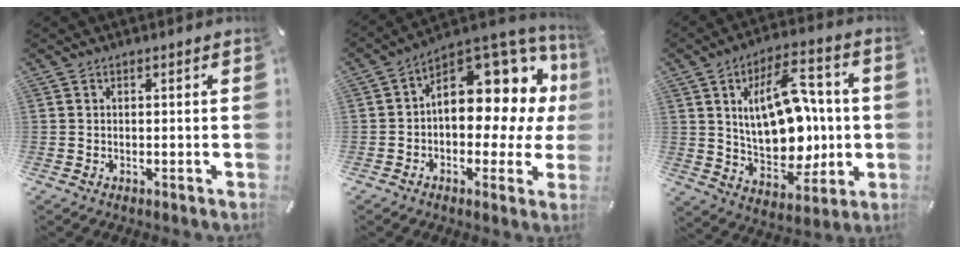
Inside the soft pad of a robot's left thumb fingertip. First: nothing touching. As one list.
[{"total": 13.9, "force": [5.0, 8.8, 9.5], "torque": [-0.111, -0.062, 0.084]}, {"total": 20.0, "force": [2.2, 12.5, 15.4], "torque": [-0.248, -0.002, 0.039]}]